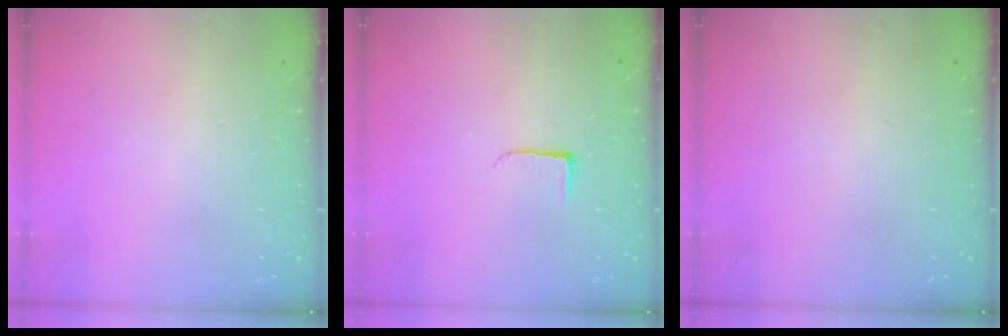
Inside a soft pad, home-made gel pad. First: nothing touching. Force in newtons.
{"total": 4.0, "press": 4.0, "slide": 0.5}
{"total": 0.0}